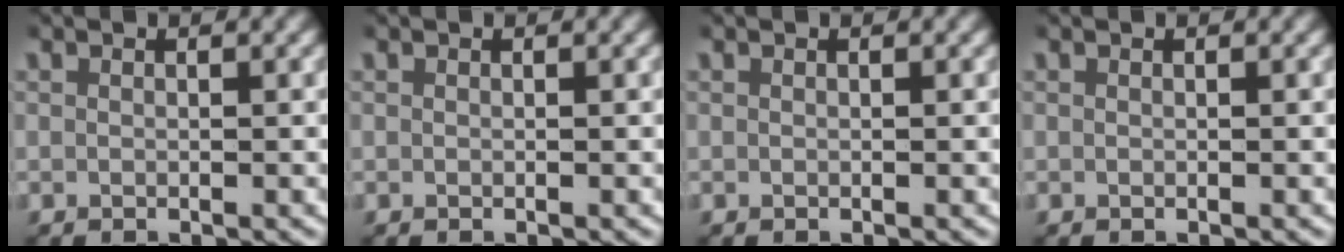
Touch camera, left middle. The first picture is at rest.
{"total": 0.0}
{"total": 0.0}
{"total": 0.0}